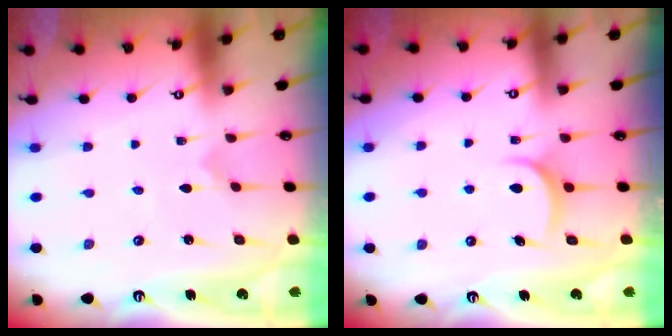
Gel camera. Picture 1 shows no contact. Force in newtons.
{"total": 6.2, "press": 6.2, "slide": 0.3}